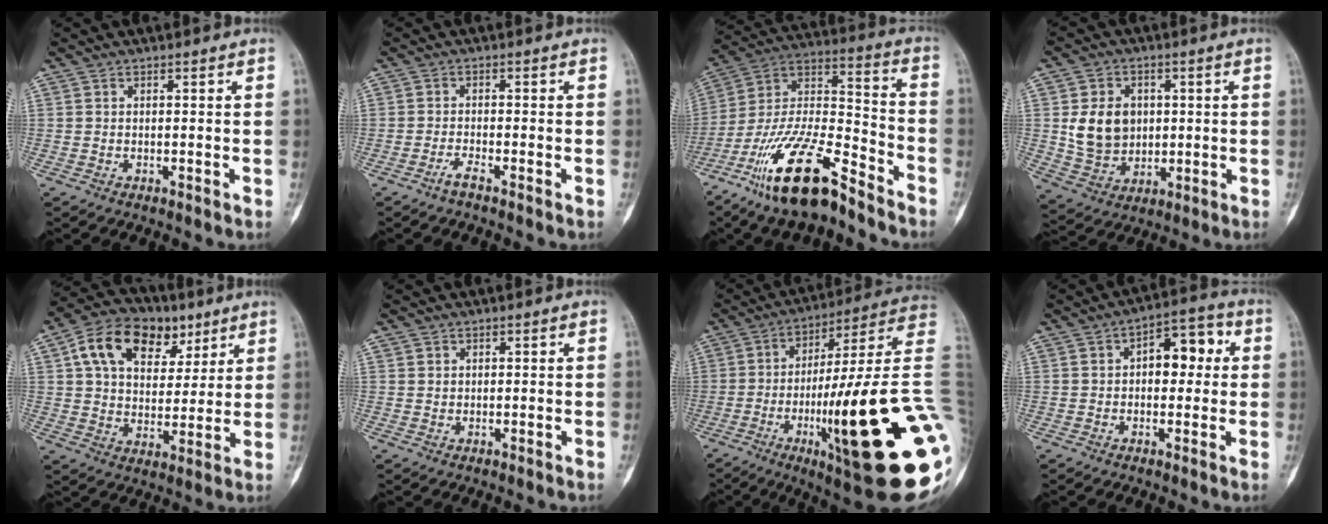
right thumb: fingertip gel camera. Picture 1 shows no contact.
{"total": 1.7, "force": [-1.4, -0.1, 1.0], "torque": [-0.027, 0.003, -0.031]}
{"total": 20.7, "force": [-14.2, 6.3, 13.6], "torque": [-0.270, 0.074, -0.259]}
{"total": 10.5, "force": [1.4, 8.6, 5.9], "torque": [-0.070, -0.009, 0.035]}
{"total": 17.7, "force": [8.1, 11.7, 10.6], "torque": [-0.142, -0.003, 0.134]}
{"total": 1.0, "force": [0.5, 0.9, 0.1], "torque": [0.013, -0.001, 0.005]}
{"total": 33.2, "force": [-6.8, 5.3, 32.1], "torque": [-0.404, 0.001, -0.107]}
{"total": 8.7, "force": [1.2, 5.2, 6.9], "torque": [-0.064, 0.025, 0.011]}